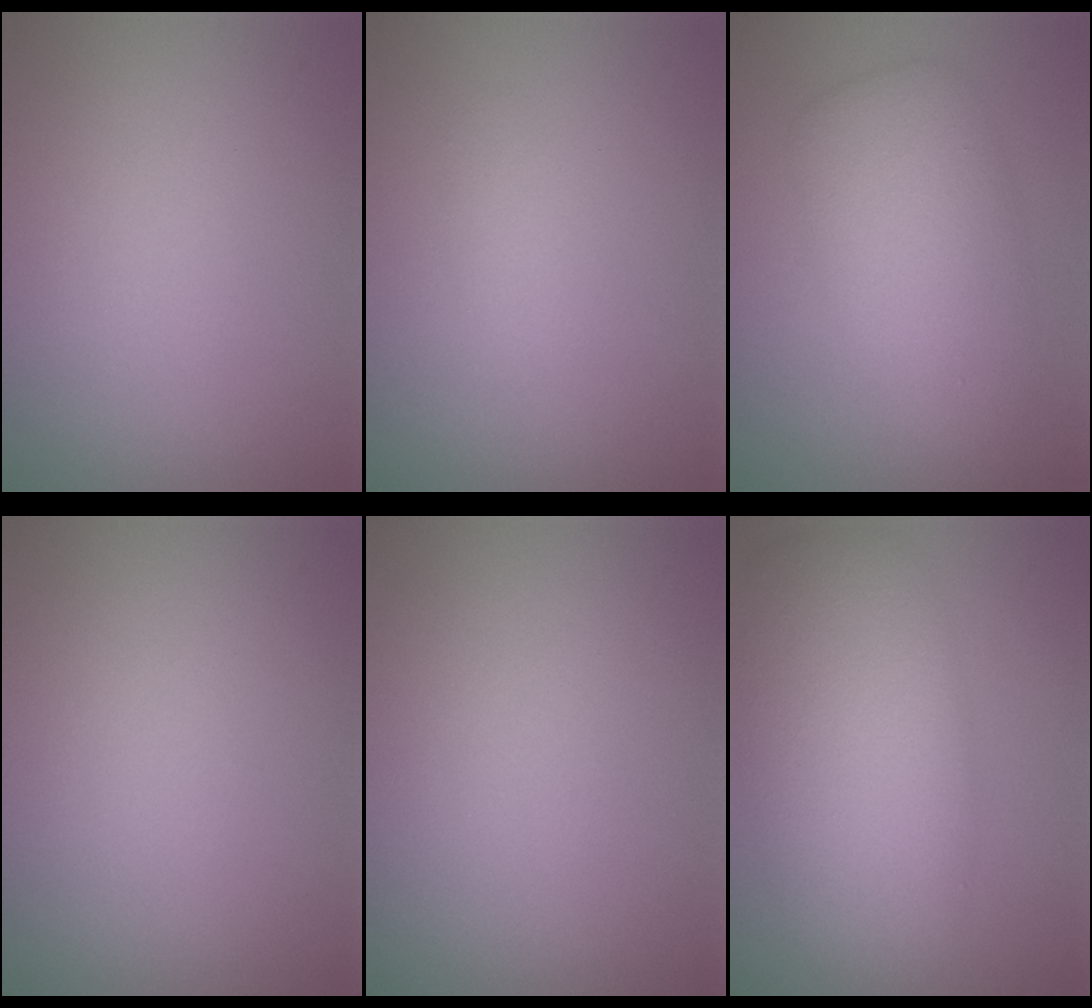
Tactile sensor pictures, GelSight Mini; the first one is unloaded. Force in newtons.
{"total": 0.8, "press": 0.8, "slide": 0.1}
{"total": 3.9, "press": 3.8, "slide": 0.4}
{"total": 0.0}
{"total": 0.0}
{"total": 8.2, "press": 8.2, "slide": 0.4}